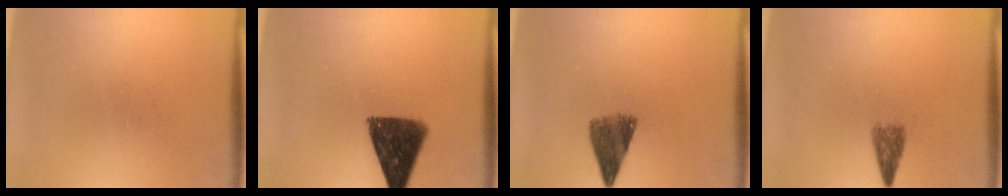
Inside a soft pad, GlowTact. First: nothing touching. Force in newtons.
{"total": 11.3}
{"total": 5.7}
{"total": 2.5}